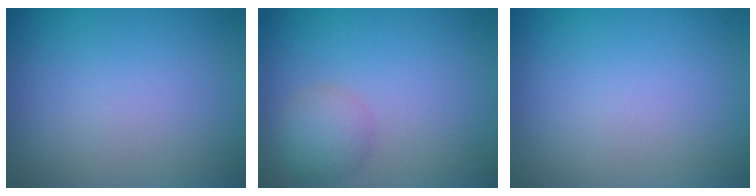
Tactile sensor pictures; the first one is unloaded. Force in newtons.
{"total": 2.5, "press": 2.5, "slide": 0.1}
{"total": 0.0}